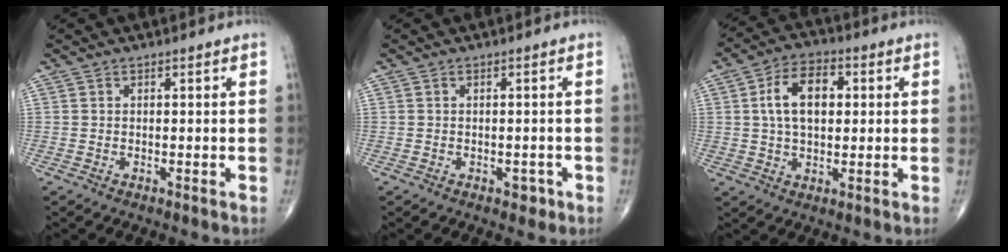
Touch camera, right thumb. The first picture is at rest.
{"total": 1.5, "force": [-0.7, 1.0, 0.8], "torque": [-0.001, 0.002, -0.007]}
{"total": 10.5, "force": [1.8, 6.3, 8.2], "torque": [-0.131, 0.012, 0.027]}